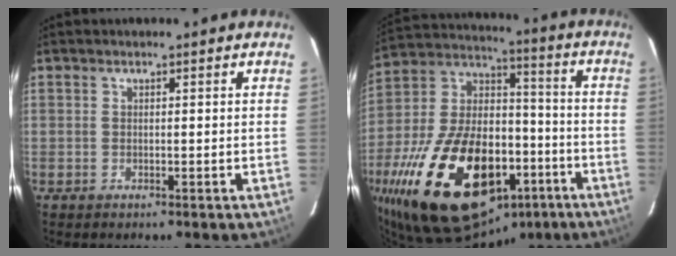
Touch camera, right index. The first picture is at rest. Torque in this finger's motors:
{"motor_torque": [2.14, 0.00, 1.05, 0.21]}